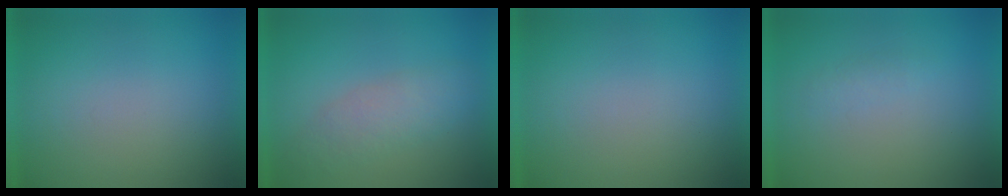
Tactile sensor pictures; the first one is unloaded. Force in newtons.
{"total": 2.8}
{"total": 0.0}
{"total": 1.3}